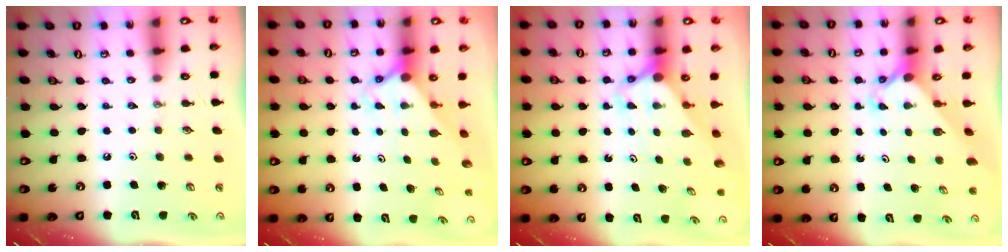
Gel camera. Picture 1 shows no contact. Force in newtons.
{"total": 2.2, "press": 2.2, "slide": 0.2}
{"total": 2.9, "press": 2.9, "slide": 0.2}
{"total": 2.4, "press": 2.4, "slide": 0.2}